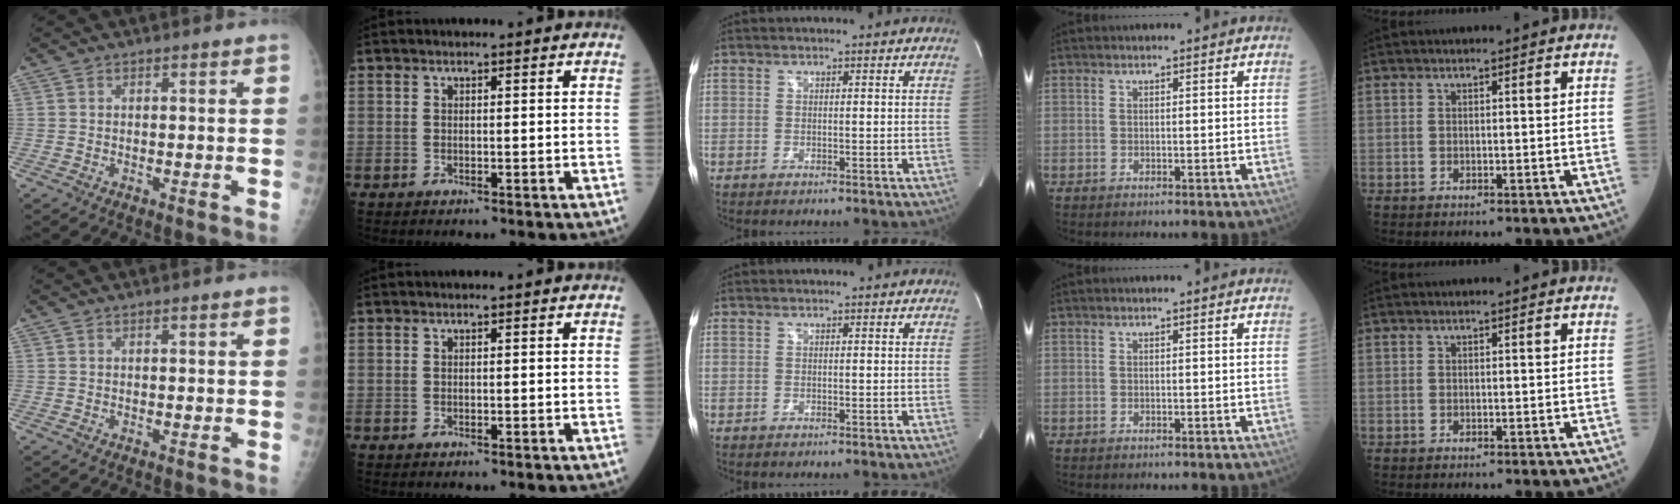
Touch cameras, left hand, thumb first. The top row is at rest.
{}